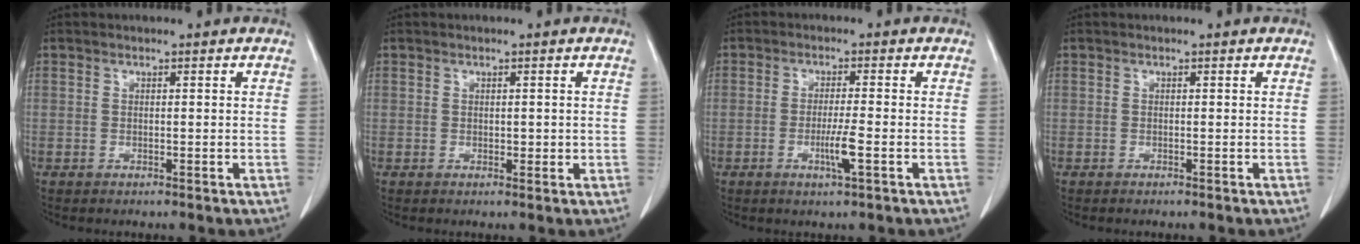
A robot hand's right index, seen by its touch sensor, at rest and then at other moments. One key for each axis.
{"total": 1.3, "fx": 0.0, "fy": 0.9, "fz": 1.0, "tx": -0.009, "ty": -0.001, "tz": 0.003}
{"total": 4.0, "fx": -1.4, "fy": -0.1, "fz": 3.8, "tx": -0.072, "ty": -0.007, "tz": -0.025}
{"total": 0.0}